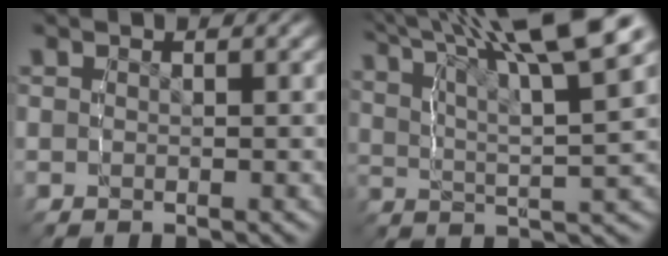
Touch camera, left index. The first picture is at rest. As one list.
[{"total": 9.6, "force": [5.5, 3.0, 7.3], "torque": [-0.099, 0.011, 0.082]}]